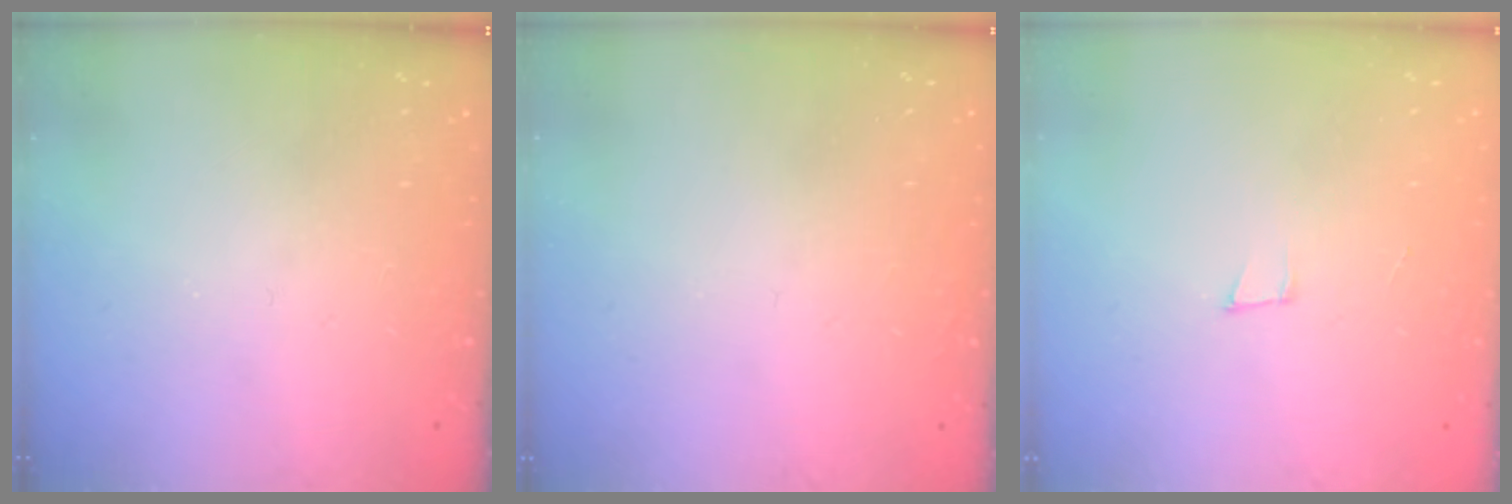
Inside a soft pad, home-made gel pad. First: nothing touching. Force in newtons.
{"total": 1.5, "press": 1.5, "slide": 0.1}
{"total": 3.3, "press": 1.9, "slide": 2.7}